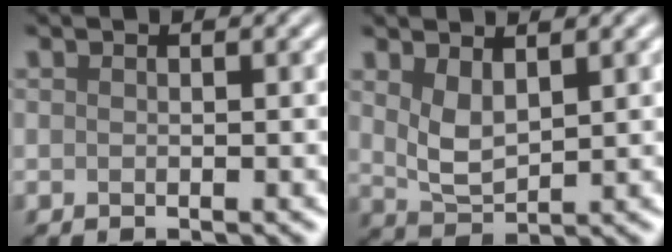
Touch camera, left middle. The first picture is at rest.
{"total": 2.9, "force": [1.4, 1.4, 2.2], "torque": [-0.052, -0.005, 0.034]}